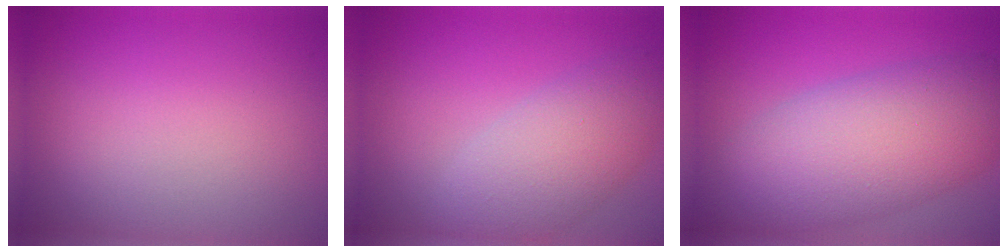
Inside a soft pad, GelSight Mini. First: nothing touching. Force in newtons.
{"total": 5.0, "press": 5.0, "slide": 0.4}
{"total": 9.1, "press": 9.1, "slide": 0.4}